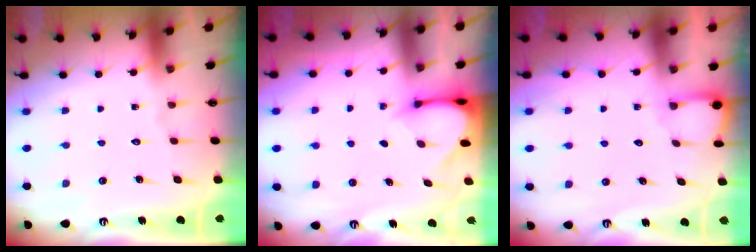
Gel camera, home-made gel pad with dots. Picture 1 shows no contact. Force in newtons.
{"total": 3.5, "press": 3.4, "slide": 0.3}
{"total": 2.7, "press": 2.7, "slide": 0.2}